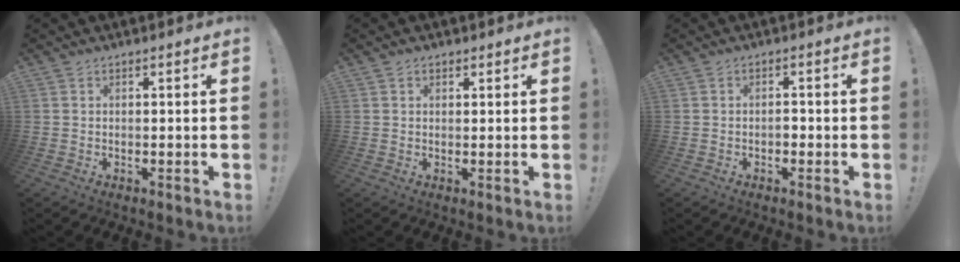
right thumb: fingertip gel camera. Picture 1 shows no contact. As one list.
[{"total": 1.2, "force": [0.5, 1.0, 0.4], "torque": [-0.001, -0.002, 0.008]}, {"total": 1.6, "force": [-1.2, 0.9, 0.7], "torque": [-0.020, 0.007, -0.021]}]